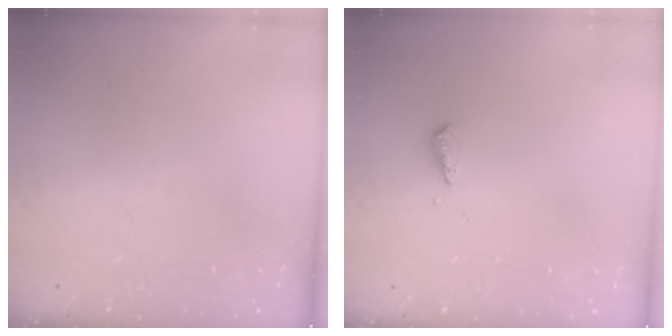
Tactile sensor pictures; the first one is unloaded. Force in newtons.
{"total": 3.0, "press": 3.0, "slide": 0.2}